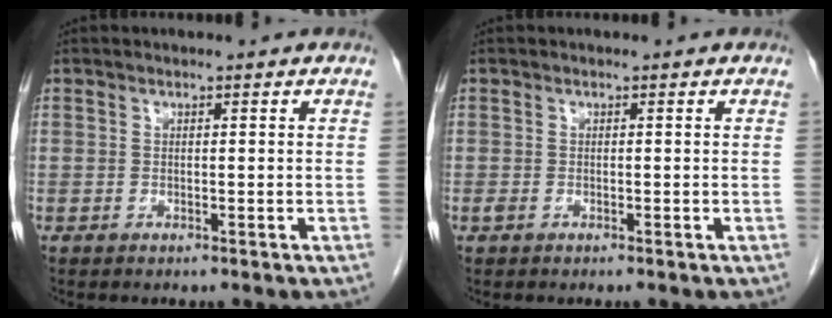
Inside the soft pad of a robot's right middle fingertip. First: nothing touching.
{"total": 0.5, "force": [-0.3, 0.3, 0.4], "torque": [-0.012, -0.001, -0.003]}